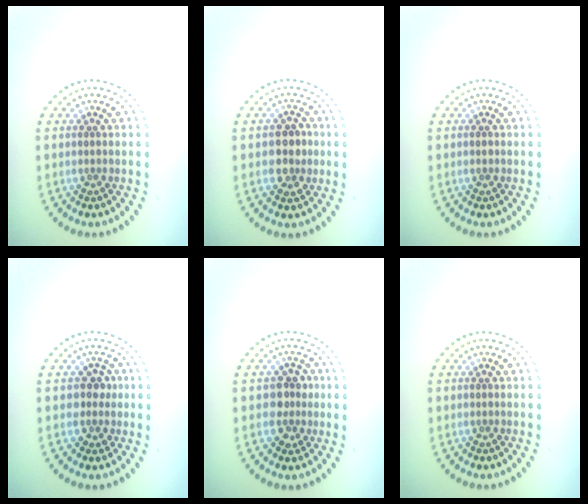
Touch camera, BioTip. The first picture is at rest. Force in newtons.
{"total": 2.9, "press": 2.8, "slide": 0.5}
{"total": 0.5, "press": 0.5, "slide": 0.1}
{"total": 2.0, "press": 1.7, "slide": 1.1}
{"total": 2.6, "press": 2.4, "slide": 0.9}
{"total": 0.0}